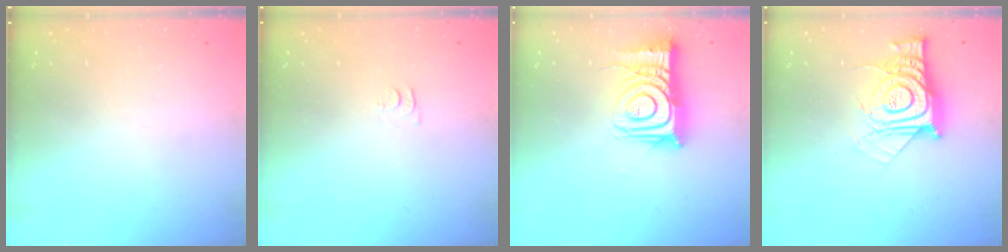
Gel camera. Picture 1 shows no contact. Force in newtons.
{"total": 4.4, "press": 4.4, "slide": 0.4}
{"total": 13.6, "press": 13.6, "slide": 1.0}
{"total": 14.2, "press": 14.2, "slide": 1.2}